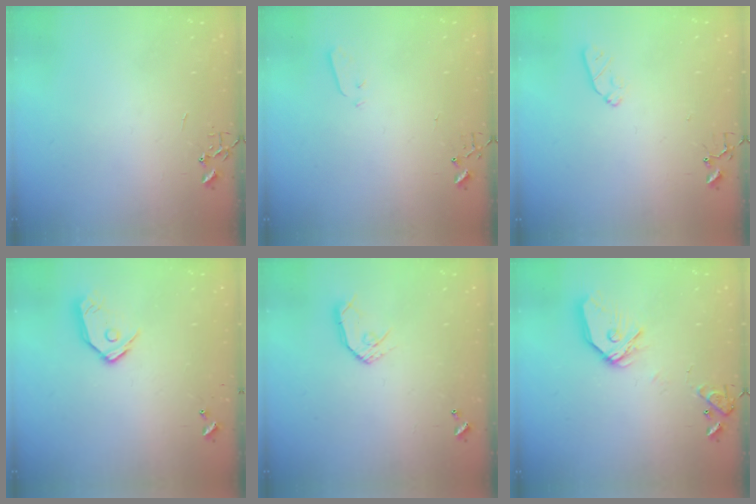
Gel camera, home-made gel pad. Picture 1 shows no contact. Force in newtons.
{"total": 3.3, "press": 3.2, "slide": 0.7}
{"total": 5.9, "press": 5.8, "slide": 0.8}
{"total": 11.6, "press": 11.5, "slide": 1.2}
{"total": 8.8, "press": 8.8, "slide": 0.6}
{"total": 14.7, "press": 14.6, "slide": 1.9}